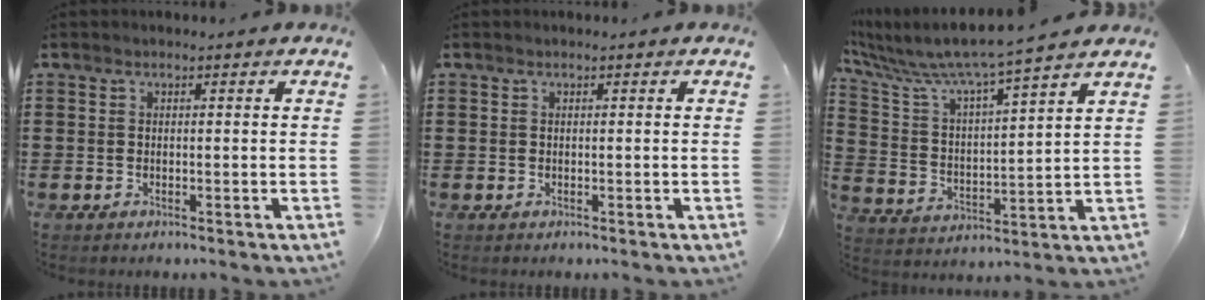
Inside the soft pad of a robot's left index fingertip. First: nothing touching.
{"total": 0.0}
{"total": 7.1, "force": [6.4, 0.2, 3.2], "torque": [-0.092, -0.043, 0.101]}